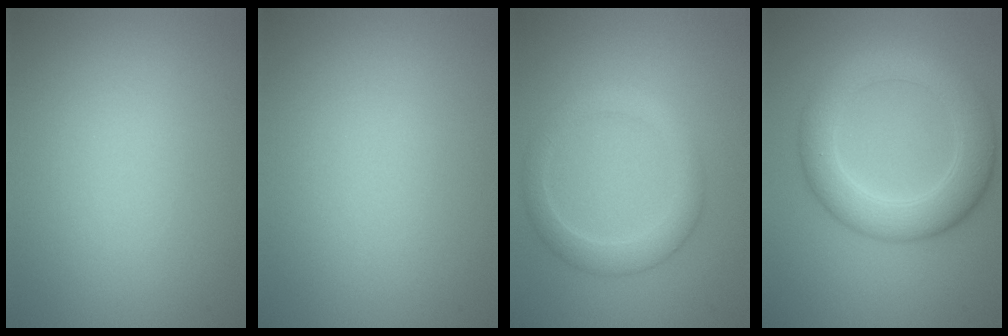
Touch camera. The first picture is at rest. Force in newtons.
{"total": 0.0}
{"total": 3.1, "press": 3.1, "slide": 0.2}
{"total": 6.1, "press": 6.1, "slide": 0.5}